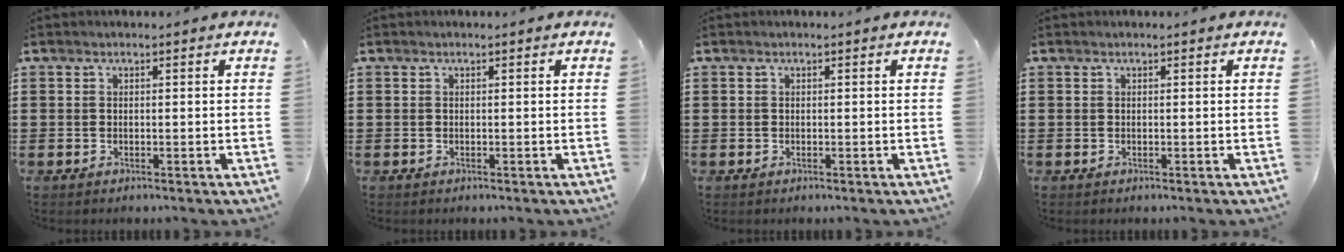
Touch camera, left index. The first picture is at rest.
{"total": 0.0}
{"total": 0.0}
{"total": 0.0}